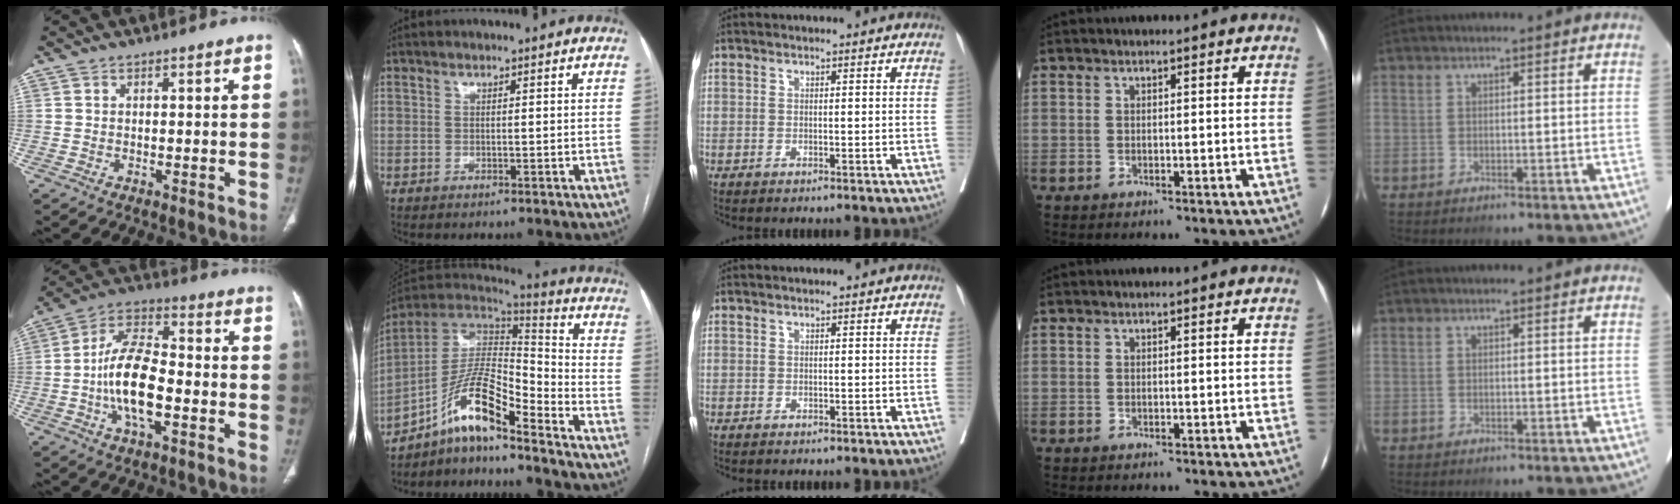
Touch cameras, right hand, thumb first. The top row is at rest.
{"thumb": {"total": 14.2, "force": [-3.1, 6.5, 12.2], "torque": [-0.227, 0.028, -0.062]}, "index": {"total": 11.8, "force": [-8.4, 2.1, 8.0], "torque": [-0.149, 0.030, -0.151]}}